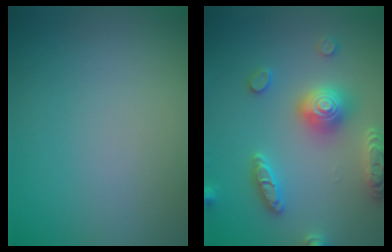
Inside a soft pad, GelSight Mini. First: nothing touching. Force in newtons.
{"total": 5.4, "press": 5.4, "slide": 1.0}